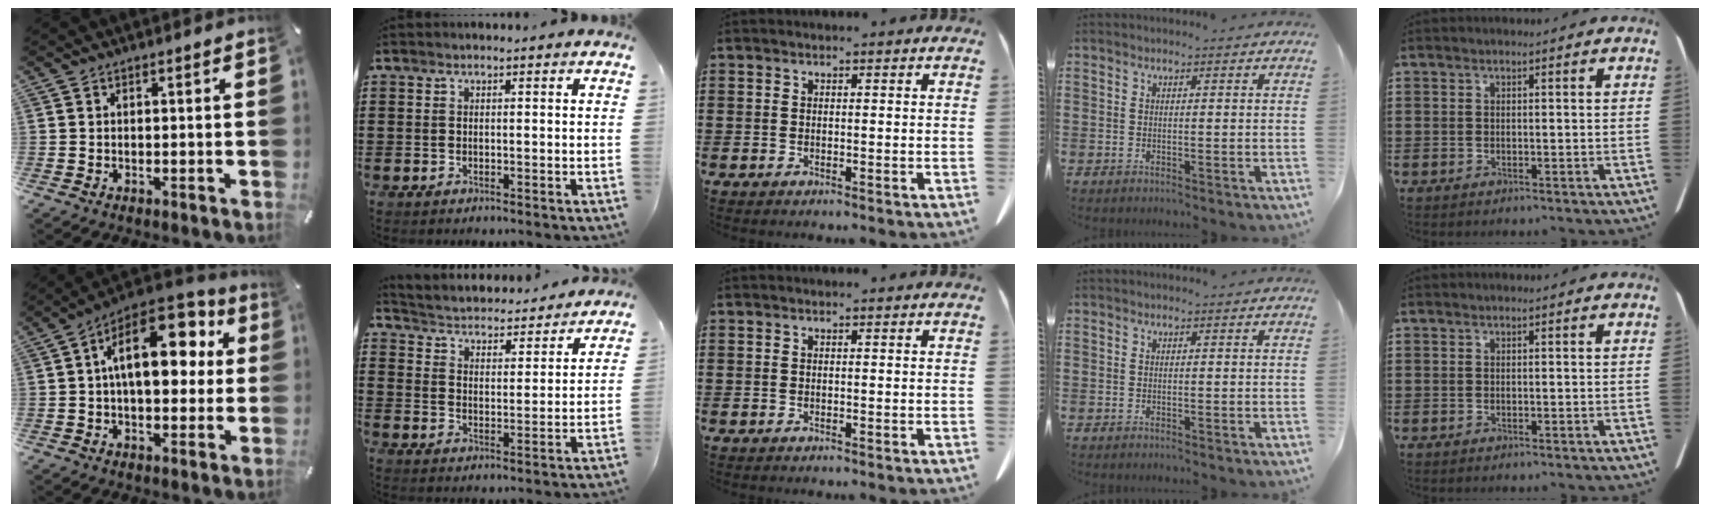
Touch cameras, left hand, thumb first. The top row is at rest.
{"thumb": {"total": 17.3, "force": [4.7, 9.8, 13.5], "torque": [-0.206, -0.022, 0.082]}, "index": {"total": 3.0, "force": [3.0, 0.2, 0.0], "torque": [-0.022, -0.032, 0.042]}}